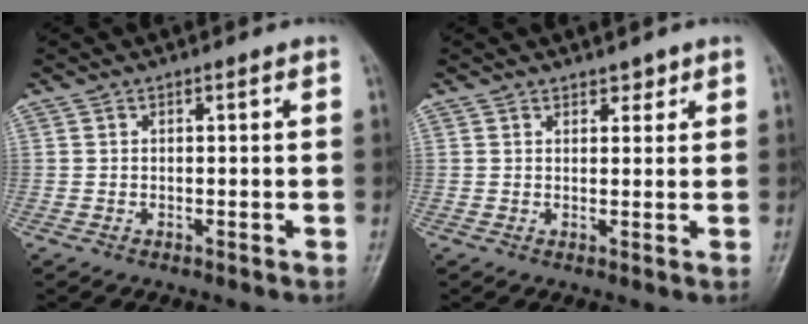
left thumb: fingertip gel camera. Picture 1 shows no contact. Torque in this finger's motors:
{"motor_torque": [-0.33, 0.05, -0.30, -0.15, 0.01]}